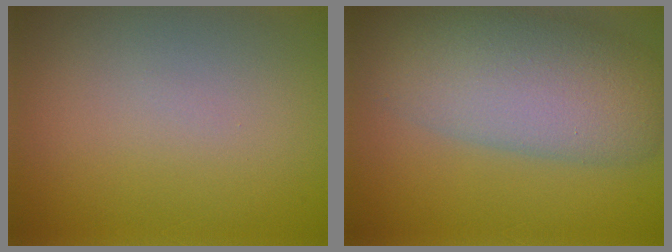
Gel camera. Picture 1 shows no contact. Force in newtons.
{"total": 9.4, "press": 9.4, "slide": 0.7}